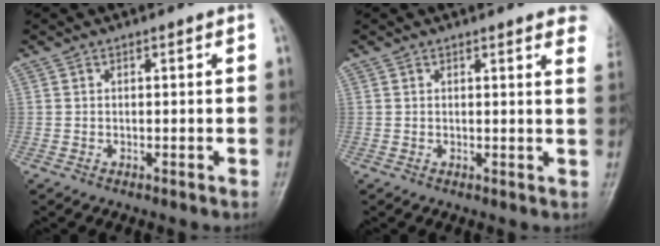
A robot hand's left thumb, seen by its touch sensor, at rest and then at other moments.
{"total": 7.2, "force": [5.9, 1.3, 3.9], "torque": [-0.029, -0.015, 0.048]}